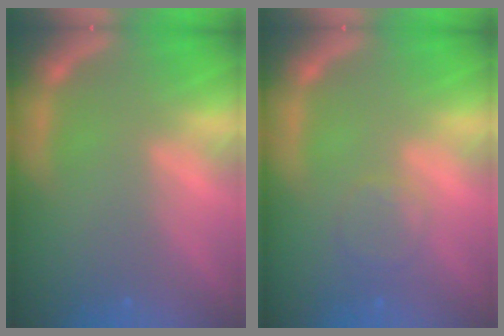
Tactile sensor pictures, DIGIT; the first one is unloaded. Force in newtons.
{"total": 2.4}